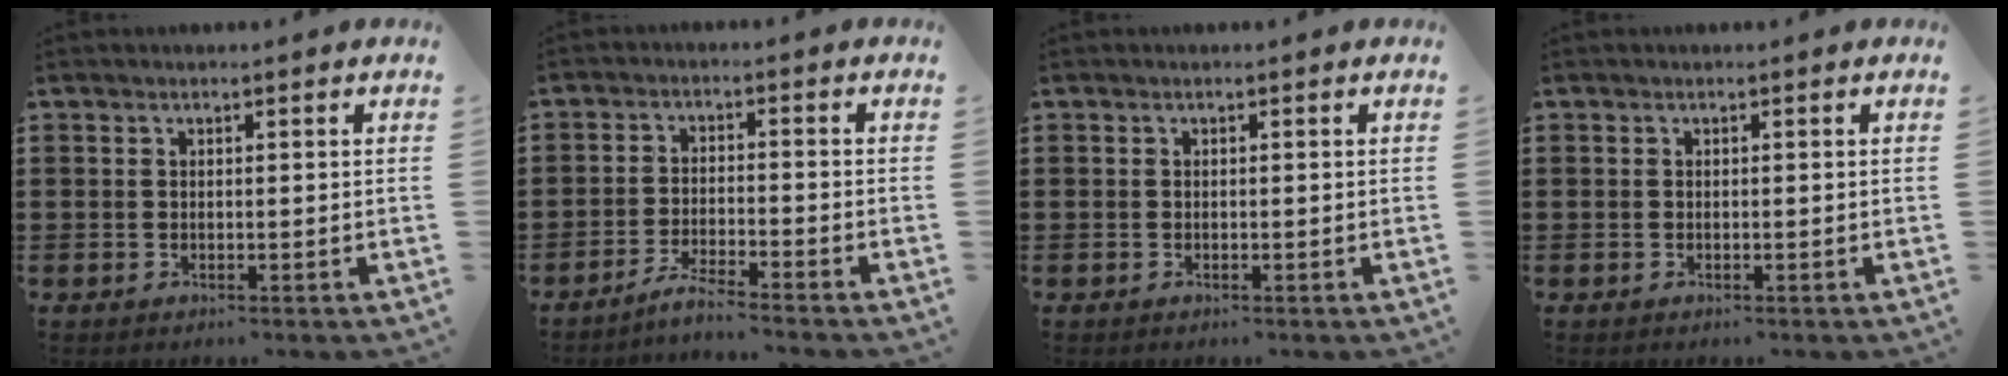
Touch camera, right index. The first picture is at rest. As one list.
[{"total": 3.7, "force": [-3.5, -0.6, 0.9], "torque": [-0.023, -0.005, -0.071]}, {"total": 0.0}, {"total": 0.0}]